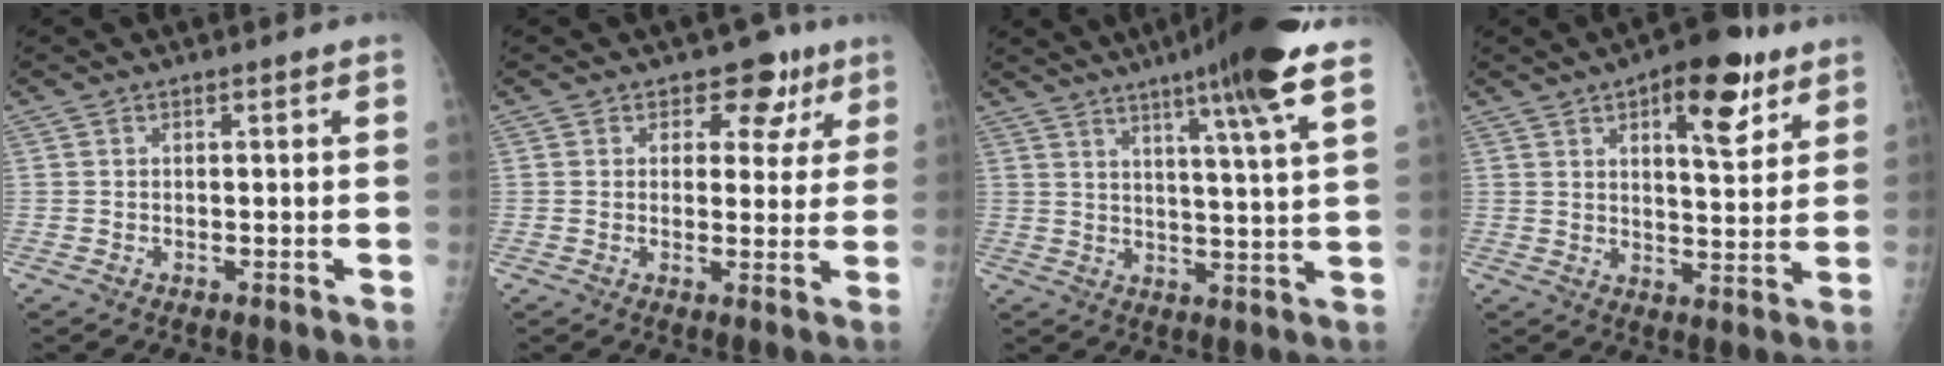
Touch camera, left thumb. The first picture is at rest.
{"total": 7.0, "force": [3.9, 4.9, 3.0], "torque": [0.008, -0.008, 0.045]}
{"total": 15.9, "force": [10.1, -0.1, 12.4], "torque": [-0.179, -0.037, 0.137]}
{"total": 13.2, "force": [6.9, 5.3, 9.9], "torque": [-0.104, -0.026, 0.094]}